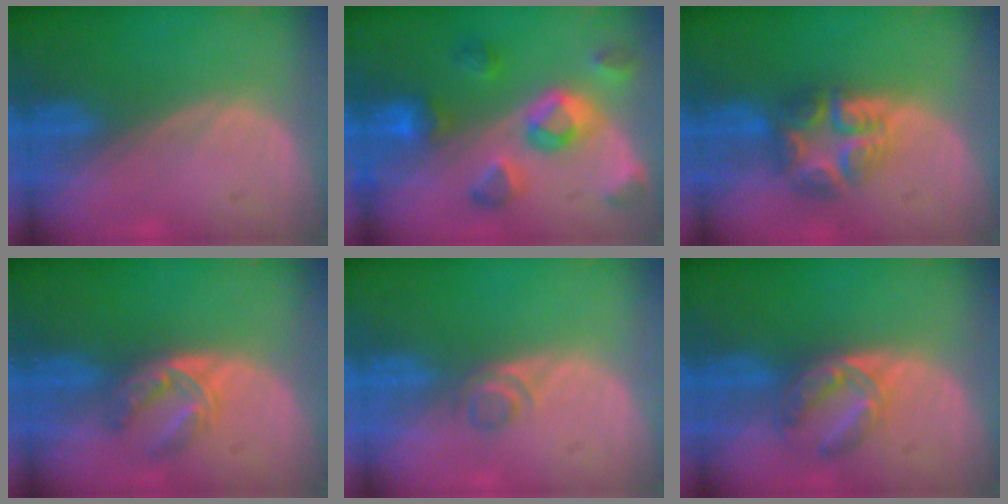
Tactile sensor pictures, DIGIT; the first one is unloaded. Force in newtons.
{"total": 8.5, "press": 8.0, "slide": 2.9}
{"total": 7.7, "press": 6.8, "slide": 3.7}
{"total": 5.8, "press": 4.7, "slide": 3.4}
{"total": 2.2, "press": 2.0, "slide": 0.9}
{"total": 6.2, "press": 5.7, "slide": 2.5}